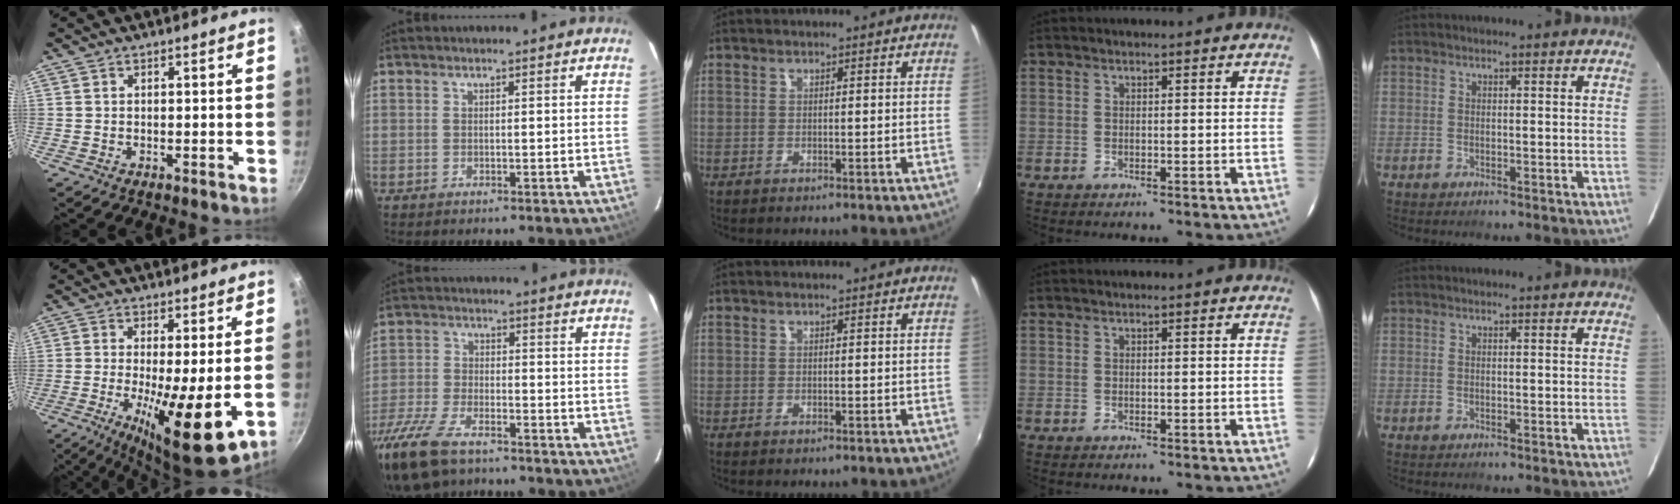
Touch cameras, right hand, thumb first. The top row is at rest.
{"thumb": {"total": 13.5, "force": [-2.5, 2.8, 13.0], "torque": [-0.224, -0.017, -0.036]}, "index": {"total": 16.4, "force": [-11.9, 6.7, 9.0], "torque": [-0.221, -0.033, -0.233]}}